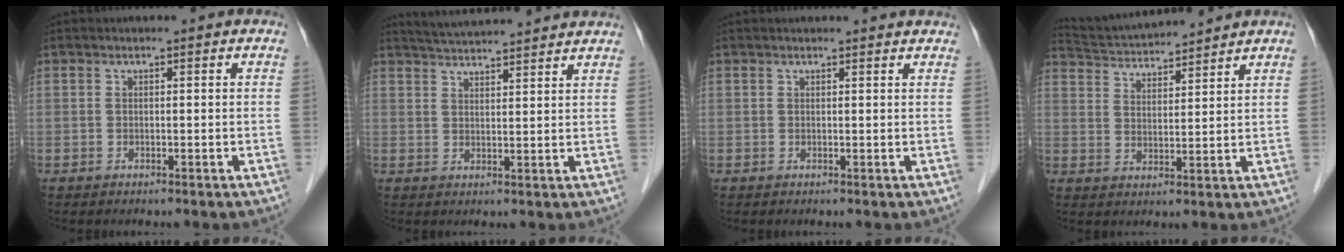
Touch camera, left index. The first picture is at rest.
{"total": 10.8, "force": [10.1, 0.3, 3.6], "torque": [-0.064, 0.029, 0.143]}
{"total": 5.0, "force": [4.8, 0.4, 1.1], "torque": [-0.012, 0.021, 0.045]}
{"total": 10.1, "force": [9.7, 0.0, 2.6], "torque": [-0.059, 0.023, 0.170]}